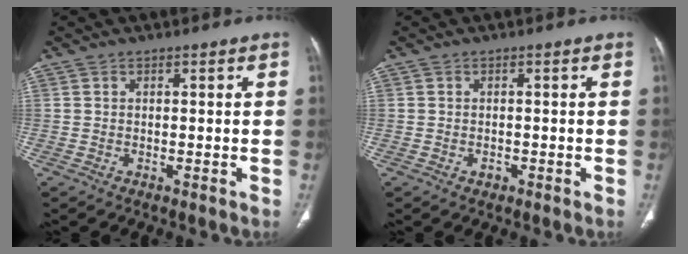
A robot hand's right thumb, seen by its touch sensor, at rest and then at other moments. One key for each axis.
{"total": 0.9, "fx": -0.5, "fy": 0.7, "fz": 0.4, "tx": -0.002, "ty": 0.005, "tz": -0.006}